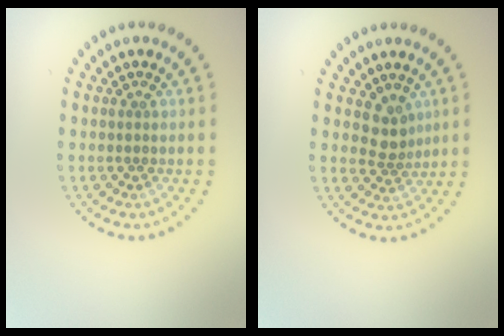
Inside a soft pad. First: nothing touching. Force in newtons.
{"total": 2.3, "press": 1.7, "slide": 1.4}